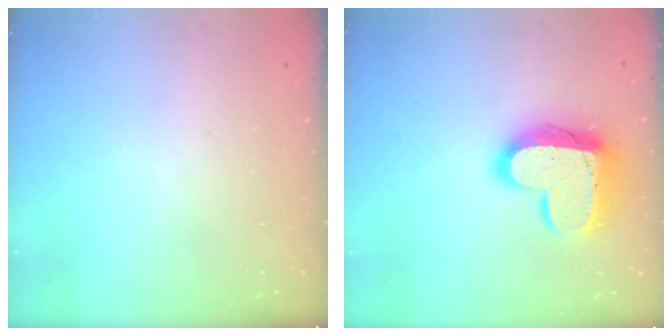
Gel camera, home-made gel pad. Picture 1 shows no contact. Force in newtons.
{"total": 16.3, "press": 16.2, "slide": 1.4}